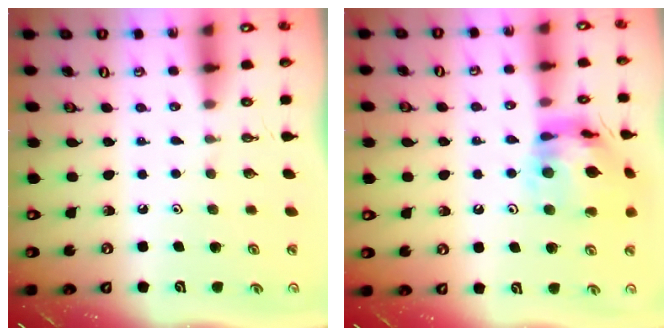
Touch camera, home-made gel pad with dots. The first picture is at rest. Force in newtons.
{"total": 16.7, "press": 16.7, "slide": 1.7}